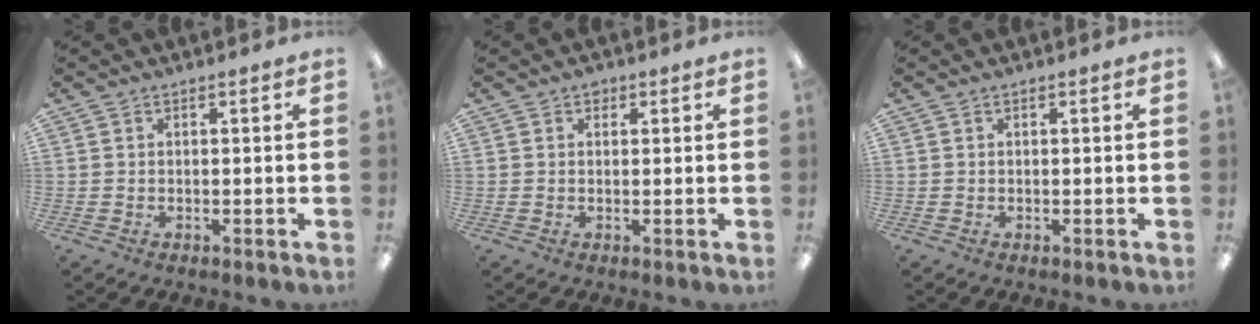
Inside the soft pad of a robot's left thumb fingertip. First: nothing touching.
{"total": 1.3, "force": [0.7, 0.9, 0.5], "torque": [-0.003, -0.001, 0.011]}
{"total": 0.0}